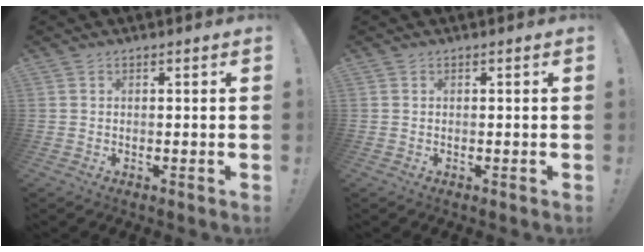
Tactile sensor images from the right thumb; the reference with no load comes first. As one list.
[{"total": 0.0}]